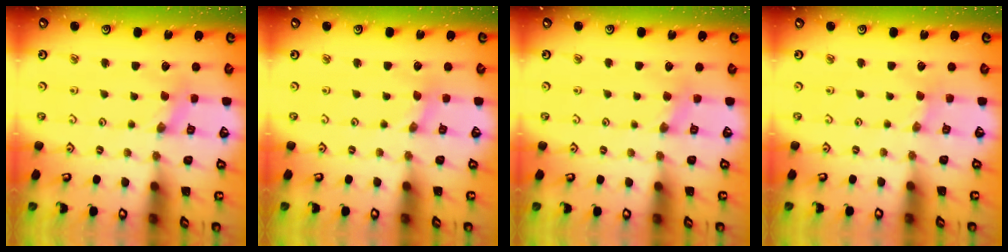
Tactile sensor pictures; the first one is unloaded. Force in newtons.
{"total": 0.0}
{"total": 2.9, "press": 2.9, "slide": 0.6}
{"total": 0.0}